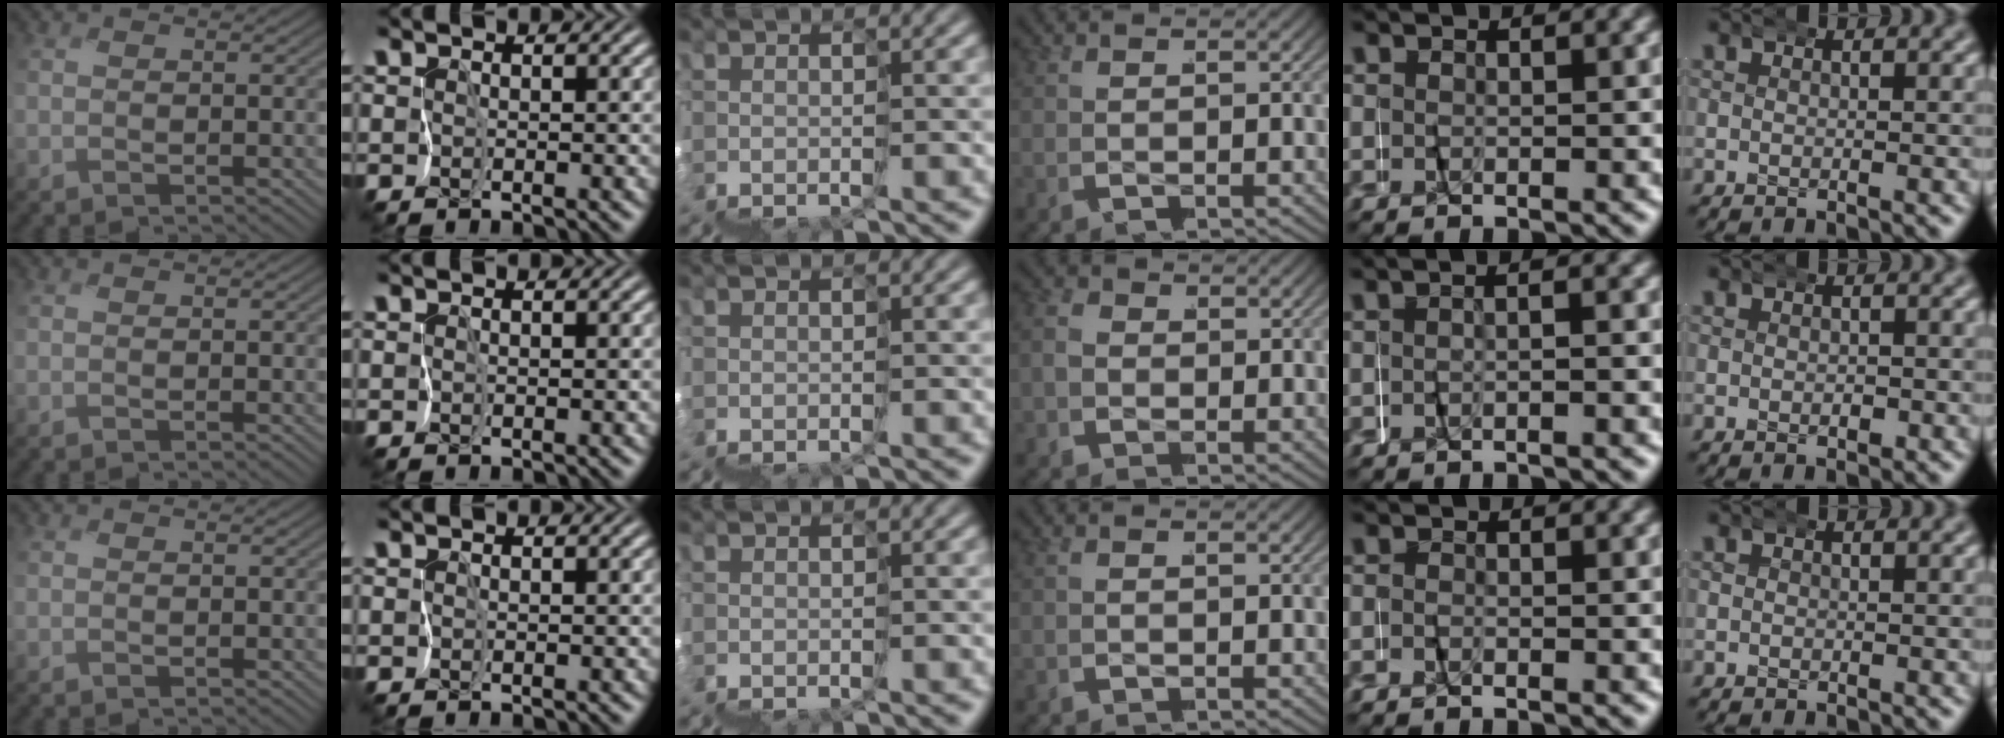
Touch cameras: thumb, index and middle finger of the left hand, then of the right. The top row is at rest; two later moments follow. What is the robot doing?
{"motion": "wrap", "object": "napkin"}